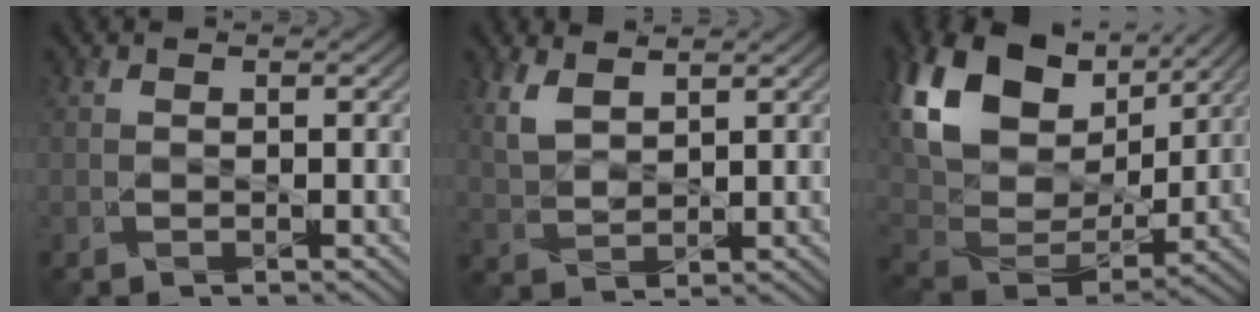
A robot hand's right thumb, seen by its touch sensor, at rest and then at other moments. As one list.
[{"total": 5.1, "force": [3.2, 2.4, 3.2], "torque": [-0.087, 0.000, 0.070]}, {"total": 17.0, "force": [7.4, 11.1, 10.5], "torque": [-0.271, 0.019, 0.148]}]